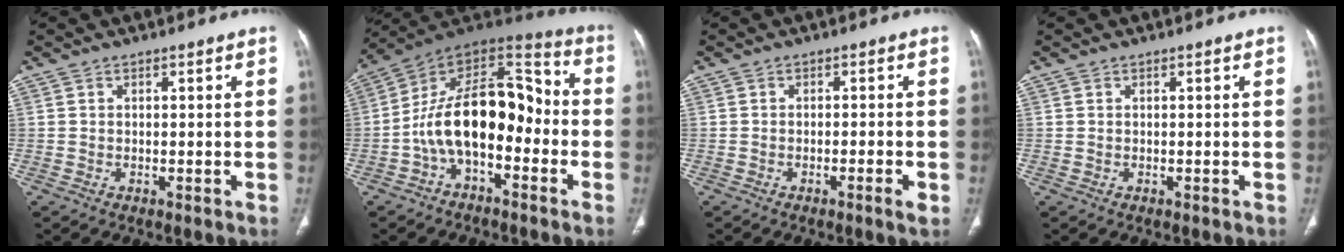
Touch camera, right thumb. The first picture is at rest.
{"total": 18.3, "force": [-3.8, 10.2, 14.7], "torque": [-0.216, 0.080, -0.074]}
{"total": 2.4, "force": [-1.1, 0.1, 2.1], "torque": [-0.043, 0.001, -0.019]}
{"total": 0.0}